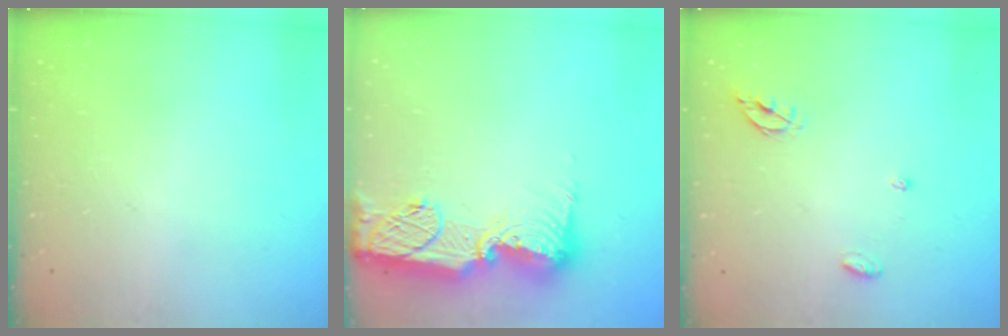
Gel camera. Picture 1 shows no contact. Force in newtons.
{"total": 17.3, "press": 17.2, "slide": 1.5}
{"total": 5.1, "press": 5.1, "slide": 0.6}